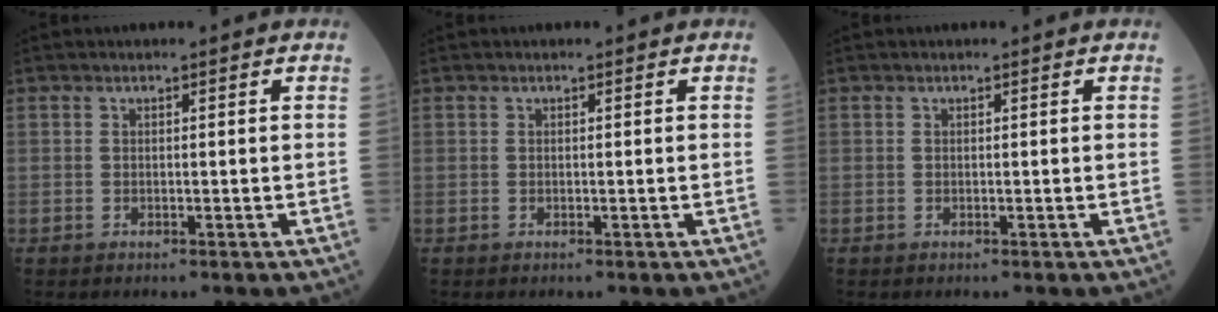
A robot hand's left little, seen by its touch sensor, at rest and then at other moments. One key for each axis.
{"total": 0.0}
{"total": 0.0}